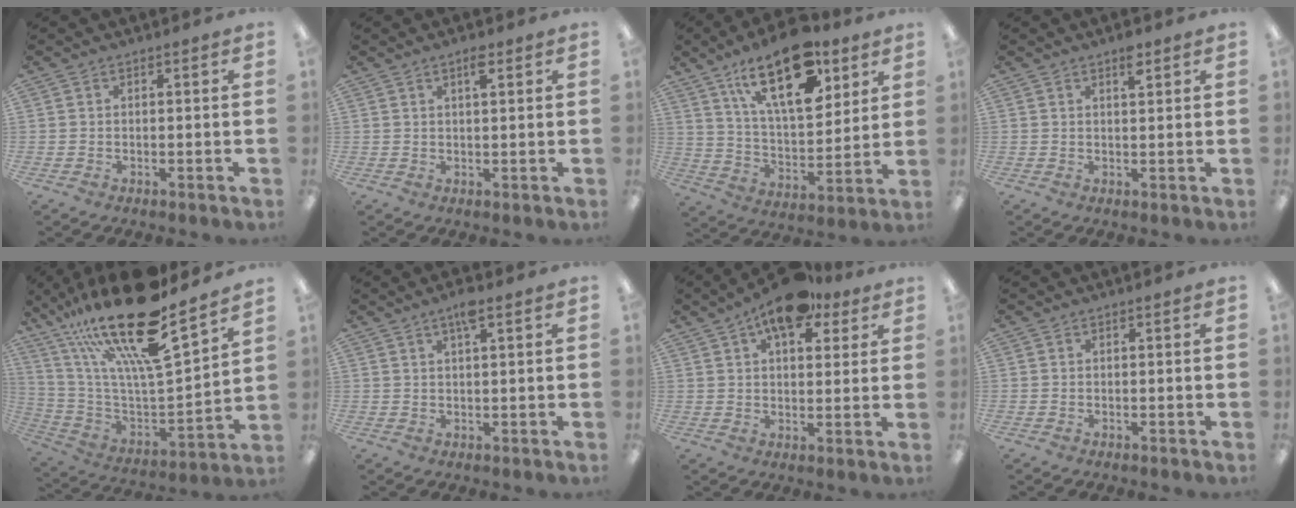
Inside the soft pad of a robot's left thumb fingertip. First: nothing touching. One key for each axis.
{"total": 2.7, "fx": 1.8, "fy": 0.6, "fz": 2.0, "tx": -0.027, "ty": -0.004, "tz": 0.027}
{"total": 22.2, "fx": 12.8, "fy": 10.5, "fz": 14.8, "tx": -0.231, "ty": -0.059, "tz": 0.214}
{"total": 3.1, "fx": 2.1, "fy": 0.9, "fz": 2.0, "tx": -0.030, "ty": -0.005, "tz": 0.034}
{"total": 27.4, "fx": 19.3, "fy": 7.2, "fz": 18.0, "tx": -0.323, "ty": -0.130, "tz": 0.323}
{"total": 3.7, "fx": 2.4, "fy": 0.6, "fz": 2.8, "tx": -0.054, "ty": 0.002, "tz": 0.038}
{"total": 12.4, "fx": 7.9, "fy": 5.8, "fz": 7.6, "tx": -0.108, "ty": -0.031, "tz": 0.135}
{"total": 0.0}